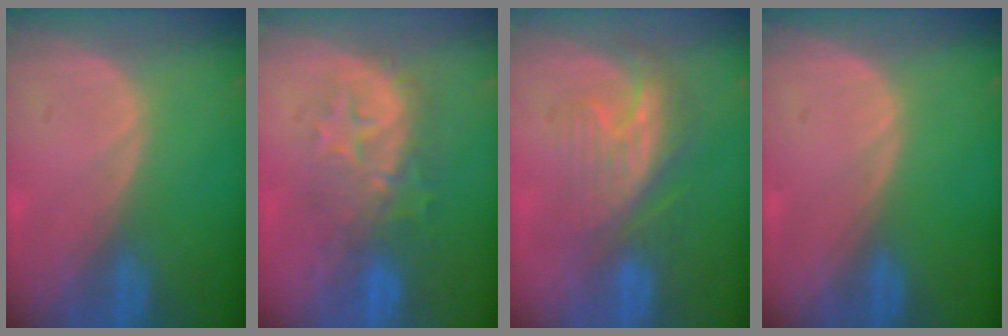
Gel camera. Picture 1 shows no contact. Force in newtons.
{"total": 8.3, "press": 8.2, "slide": 1.1}
{"total": 8.5, "press": 7.5, "slide": 4.1}
{"total": 0.0}